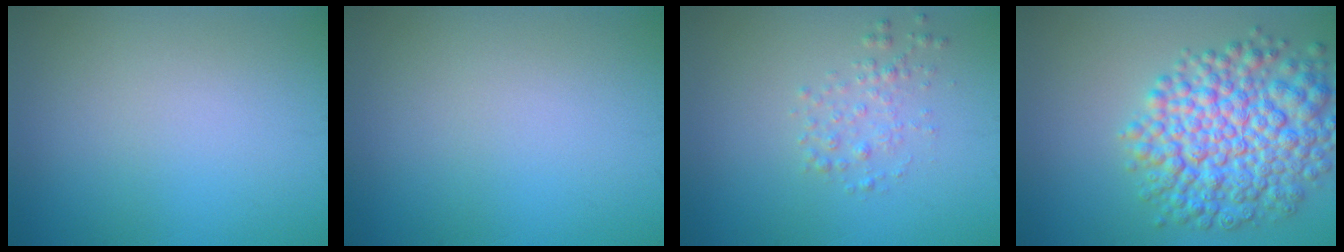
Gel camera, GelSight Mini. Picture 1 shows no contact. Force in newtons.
{"total": 0.0}
{"total": 1.6, "press": 1.6, "slide": 0.0}
{"total": 9.1, "press": 9.1, "slide": 0.3}